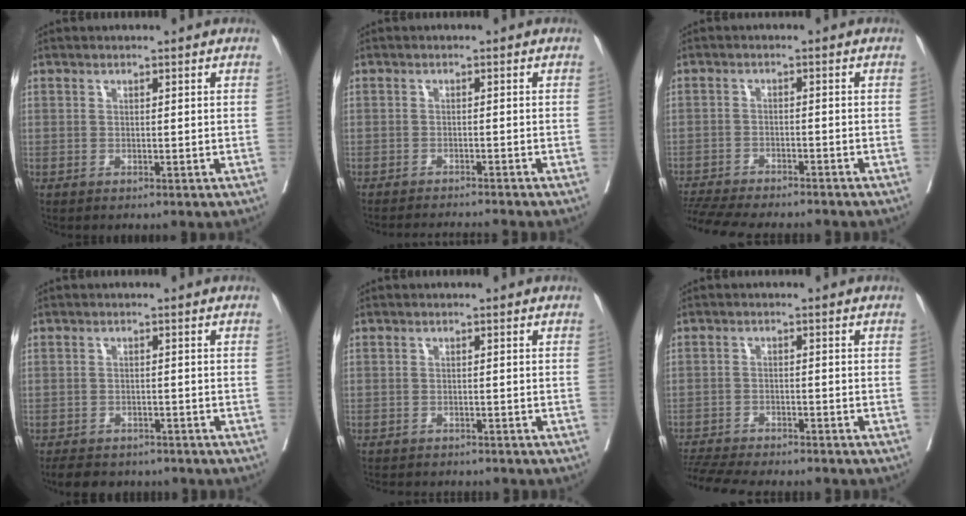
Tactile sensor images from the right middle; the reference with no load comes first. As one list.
[{"total": 6.5, "force": [-6.3, -0.7, 1.6], "torque": [-0.011, -0.009, -0.089]}, {"total": 14.6, "force": [-13.2, 2.3, 5.8], "torque": [-0.122, -0.017, -0.193]}, {"total": 8.7, "force": [-7.7, 3.2, 2.6], "torque": [-0.042, -0.004, -0.100]}, {"total": 7.9, "force": [-7.4, 1.7, 2.1], "torque": [-0.028, -0.006, -0.096]}, {"total": 14.0, "force": [-12.8, 2.0, 5.4], "torque": [-0.109, -0.016, -0.188]}]